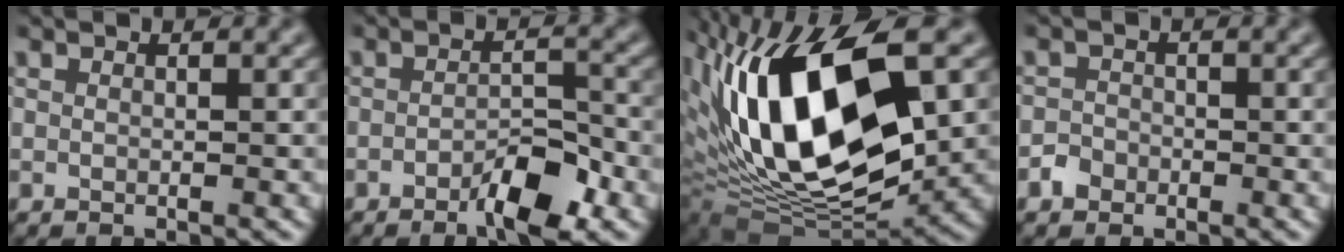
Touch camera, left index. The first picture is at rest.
{"total": 4.5, "force": [-2.3, 1.3, 3.6], "torque": [-0.058, 0.002, -0.038]}
{"total": 16.5, "force": [3.5, 7.5, 14.3], "torque": [-0.256, 0.008, 0.055]}
{"total": 1.3, "force": [-0.8, 1.0, 0.1], "torque": [0.005, 0.004, -0.015]}